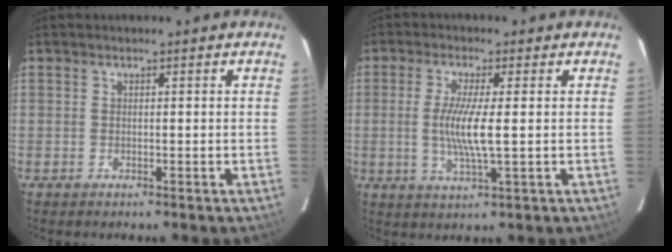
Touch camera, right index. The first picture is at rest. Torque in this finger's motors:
{"motor_torque": [0.82, -0.08, 0.67, 0.17]}